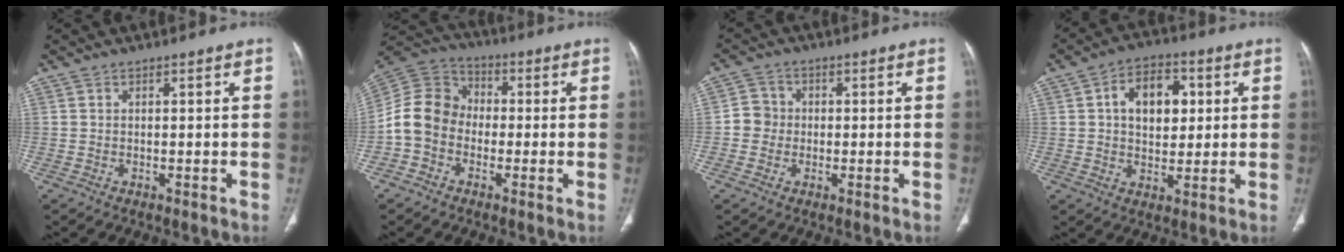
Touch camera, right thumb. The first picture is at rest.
{"total": 10.4, "force": [-2.1, 8.7, 5.3], "torque": [-0.094, 0.037, -0.053]}
{"total": 4.0, "force": [-0.4, 3.9, 1.1], "torque": [0.002, 0.010, -0.015]}
{"total": 10.5, "force": [2.3, 6.8, 7.6], "torque": [-0.090, 0.004, 0.034]}